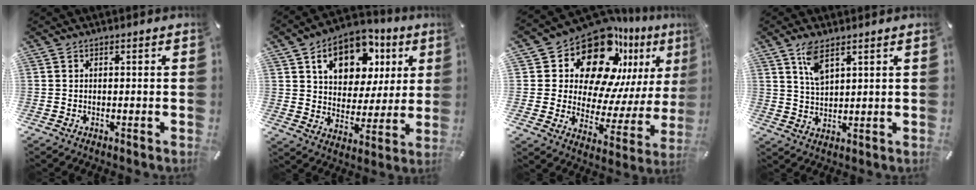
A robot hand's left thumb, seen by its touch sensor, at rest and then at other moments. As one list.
[{"total": 15.0, "force": [7.6, 10.4, 7.8], "torque": [-0.129, -0.025, 0.137]}, {"total": 20.0, "force": [12.8, 12.0, 9.5], "torque": [-0.144, -0.107, 0.222]}, {"total": 6.3, "force": [4.0, 2.5, 4.2], "torque": [-0.085, -0.006, 0.070]}]